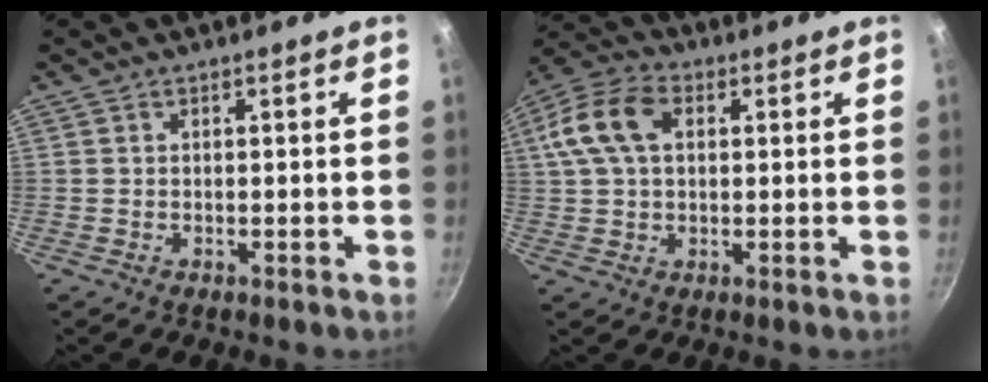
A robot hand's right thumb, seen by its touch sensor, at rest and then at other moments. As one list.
[{"total": 11.7, "force": [2.7, 7.6, 8.4], "torque": [-0.156, 0.021, 0.036]}]